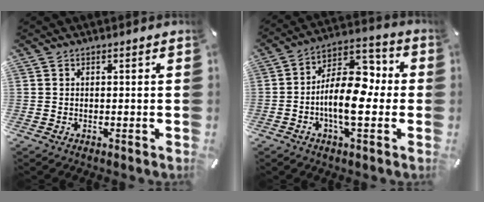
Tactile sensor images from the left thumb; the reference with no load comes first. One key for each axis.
{"total": 13.5, "fx": -2.6, "fy": 7.4, "fz": 11.0, "tx": -0.182, "ty": 0.004, "tz": -0.046}